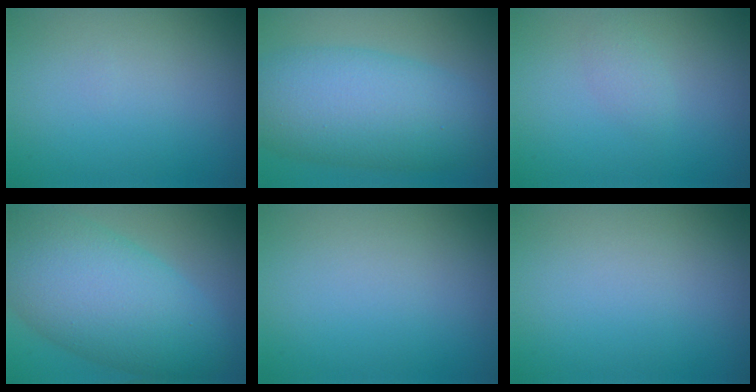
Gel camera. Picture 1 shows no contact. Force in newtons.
{"total": 9.9, "press": 9.8, "slide": 0.1}
{"total": 1.1, "press": 1.1, "slide": 0.1}
{"total": 11.1, "press": 11.1, "slide": 0.3}
{"total": 0.0}
{"total": 0.0}